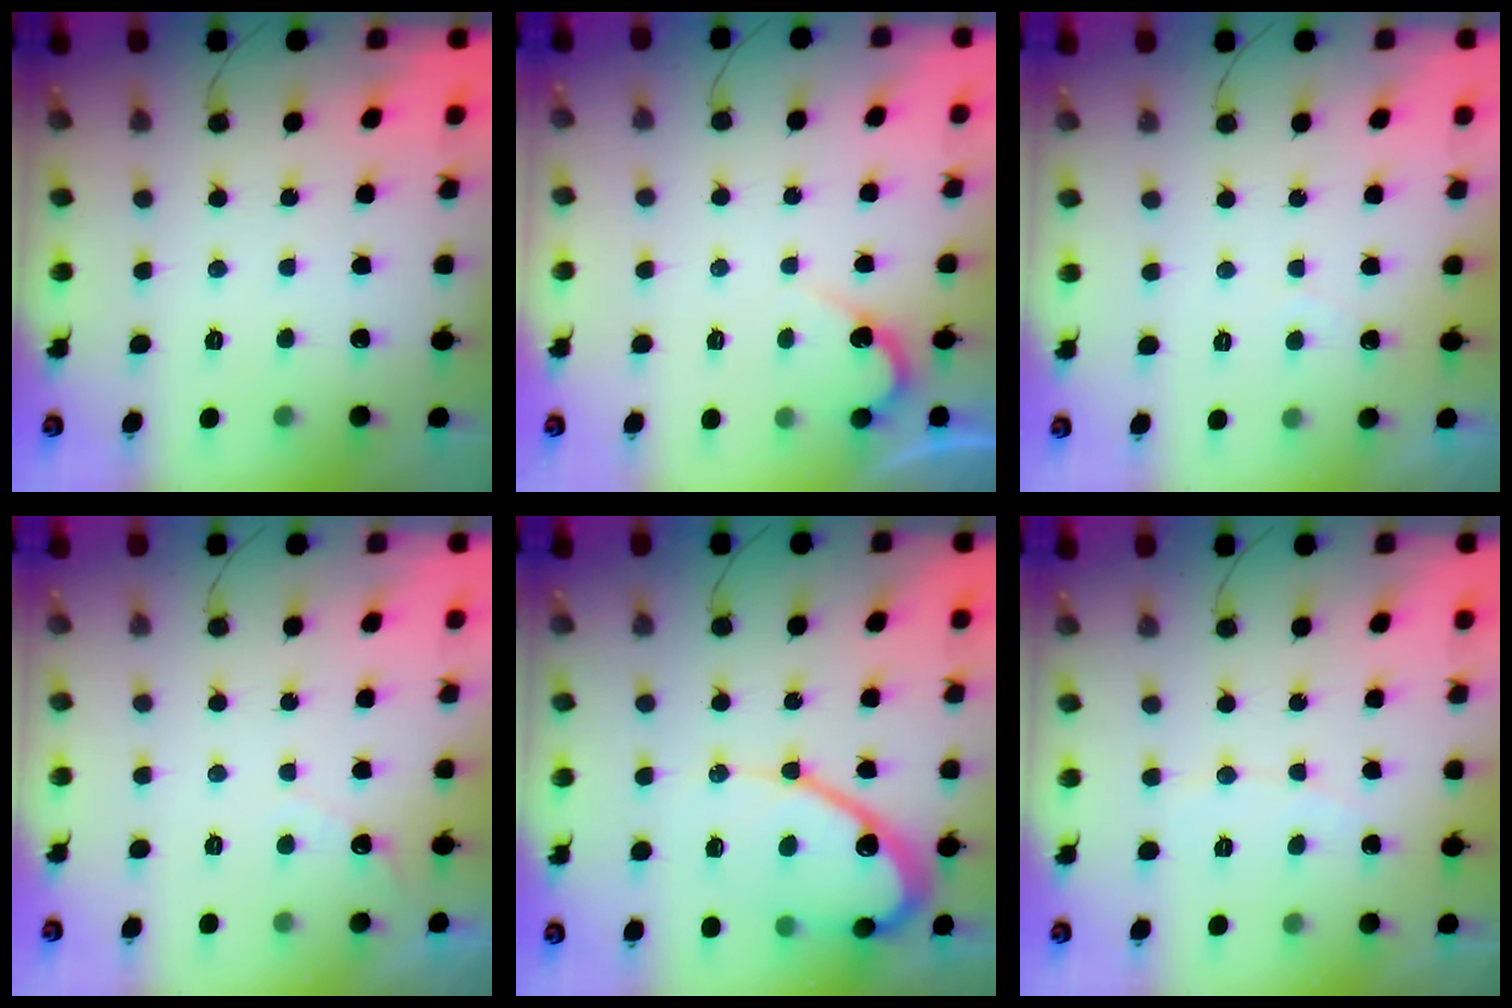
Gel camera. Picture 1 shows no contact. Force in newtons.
{"total": 3.6, "press": 3.6, "slide": 0.2}
{"total": 1.8, "press": 1.8, "slide": 0.1}
{"total": 3.6, "press": 3.6, "slide": 0.1}
{"total": 12.6, "press": 12.5, "slide": 1.0}
{"total": 3.3, "press": 3.3, "slide": 0.3}